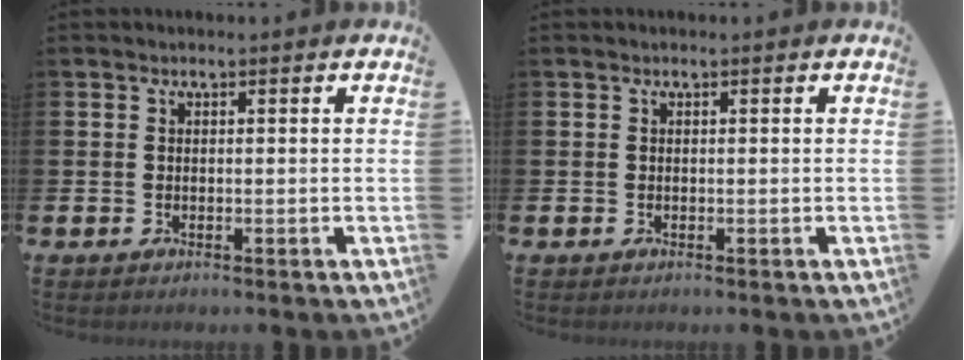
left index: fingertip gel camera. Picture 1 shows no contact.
{"total": 0.0}